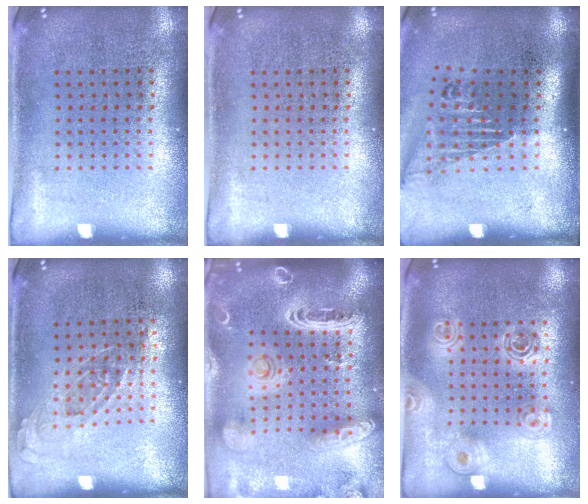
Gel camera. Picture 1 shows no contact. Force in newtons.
{"total": 0.0}
{"total": 1.6, "press": 1.2, "slide": 1.1}
{"total": 0.6, "press": 0.6, "slide": 0.3}
{"total": 3.5, "press": 2.8, "slide": 2.1}
{"total": 1.7, "press": 1.5, "slide": 0.8}